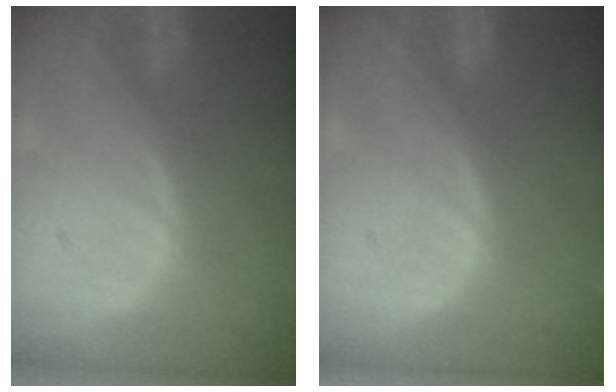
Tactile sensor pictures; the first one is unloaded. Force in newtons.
{"total": 0.0}